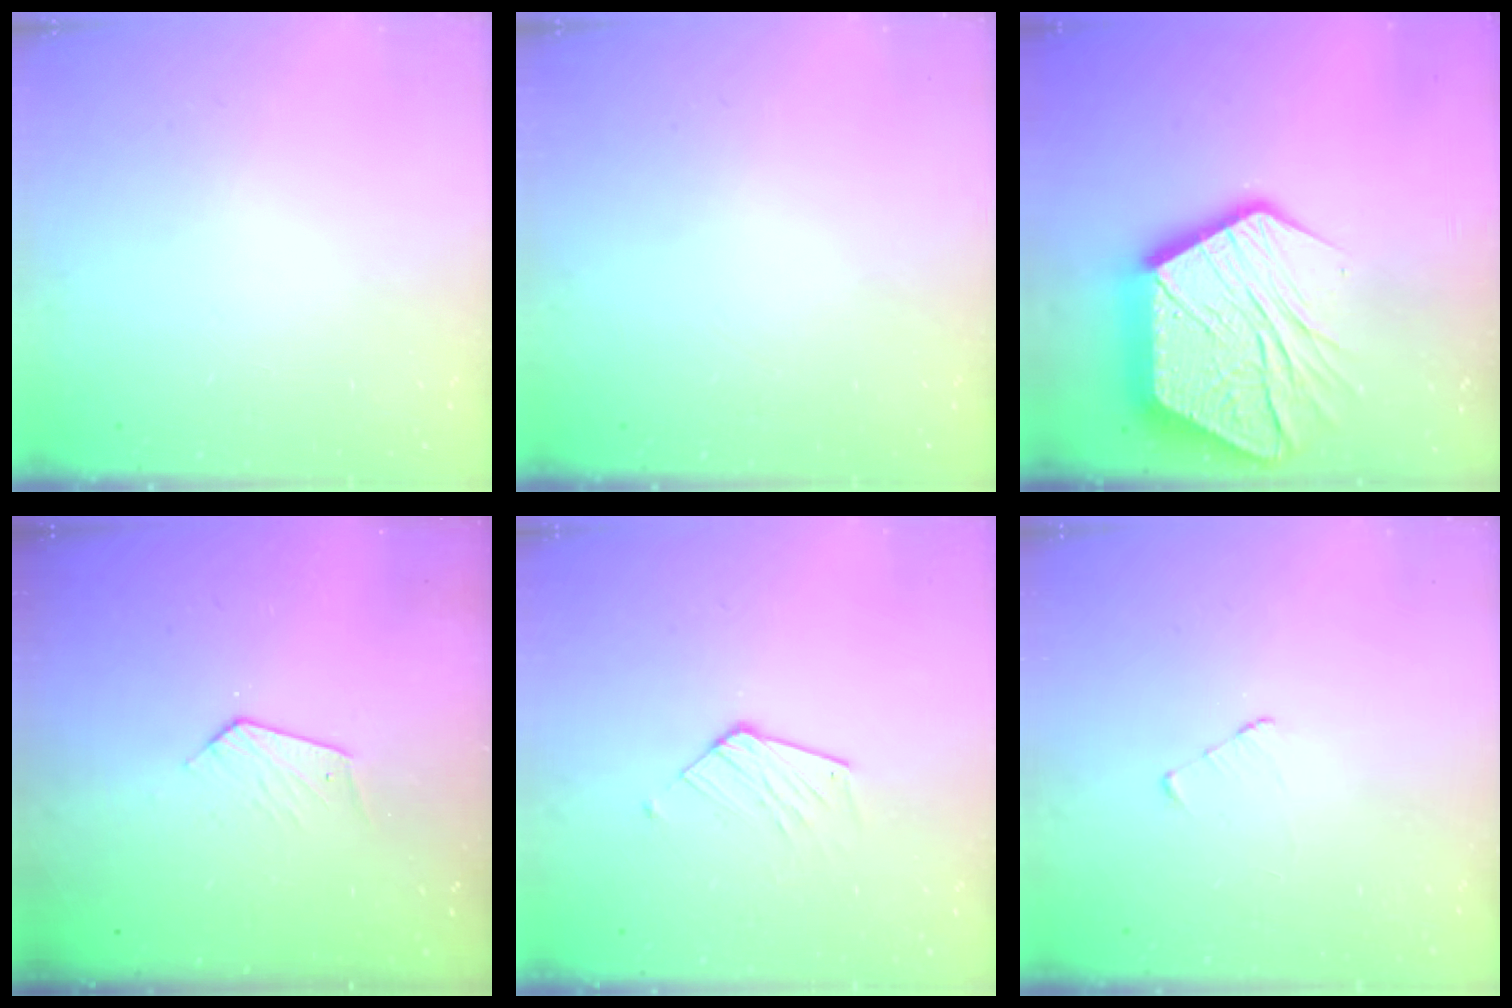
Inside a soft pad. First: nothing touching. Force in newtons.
{"total": 0.0}
{"total": 27.1, "press": 27.0, "slide": 2.2}
{"total": 3.7, "press": 3.7, "slide": 0.3}
{"total": 7.7, "press": 7.6, "slide": 0.5}
{"total": 3.0, "press": 2.9, "slide": 0.3}